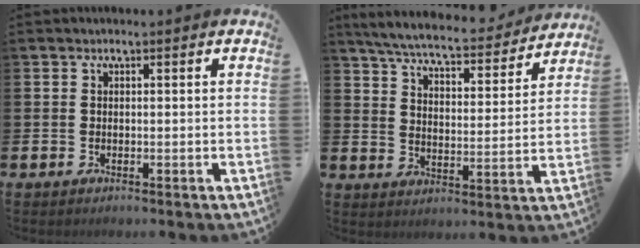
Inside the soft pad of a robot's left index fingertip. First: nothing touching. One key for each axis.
{"total": 6.7, "fx": 6.4, "fy": 0.7, "fz": 2.1, "tx": -0.066, "ty": -0.046, "tz": 0.107}